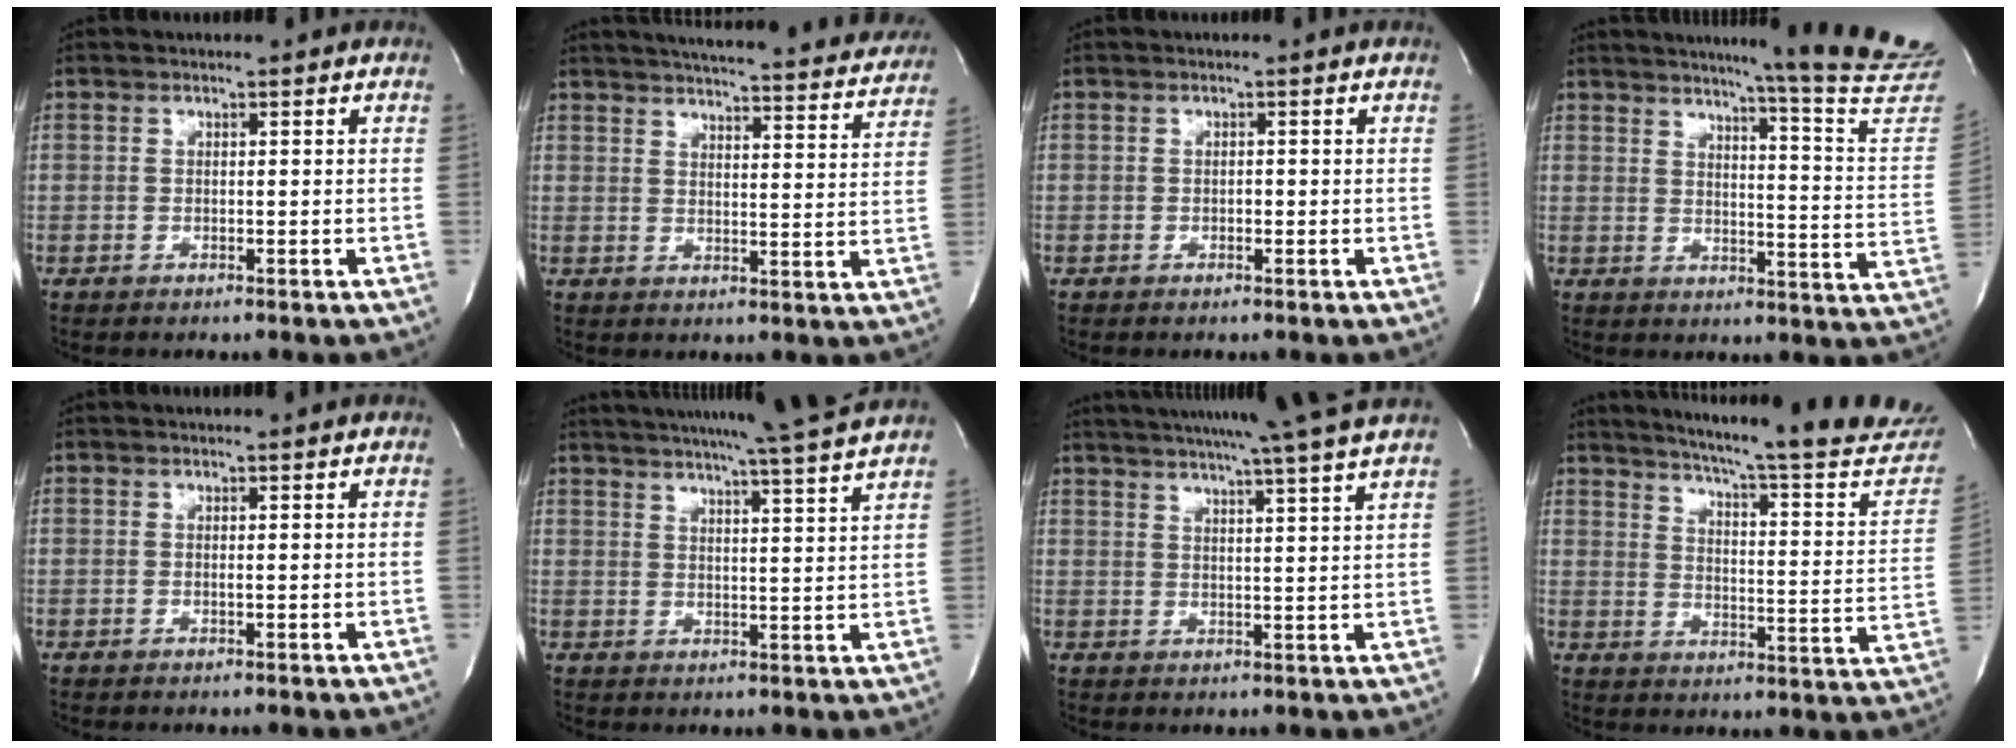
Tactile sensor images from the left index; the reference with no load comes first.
{"total": 26.3, "force": [24.4, 3.2, 9.3], "torque": [-0.145, -0.052, 0.290]}
{"total": 0.5, "force": [-0.3, 0.3, 0.4], "torque": [-0.005, 0.000, -0.006]}
{"total": 21.8, "force": [19.5, -2.2, 9.6], "torque": [-0.137, -0.122, 0.226]}
{"total": 0.0}
{"total": 17.6, "force": [15.7, -2.0, 7.8], "torque": [-0.136, -0.030, 0.203]}
{"total": 17.0, "force": [14.6, -2.1, 8.5], "torque": [-0.145, -0.018, 0.191]}
{"total": 27.5, "force": [25.1, 1.2, 11.1], "torque": [-0.165, -0.102, 0.303]}